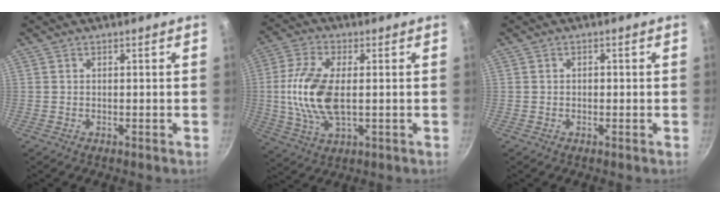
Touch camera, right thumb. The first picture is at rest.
{"total": 12.8, "force": [0.2, 6.4, 11.1], "torque": [-0.228, 0.003, -0.001]}
{"total": 1.0, "force": [-0.1, 0.8, 0.6], "torque": [-0.006, 0.005, -0.002]}